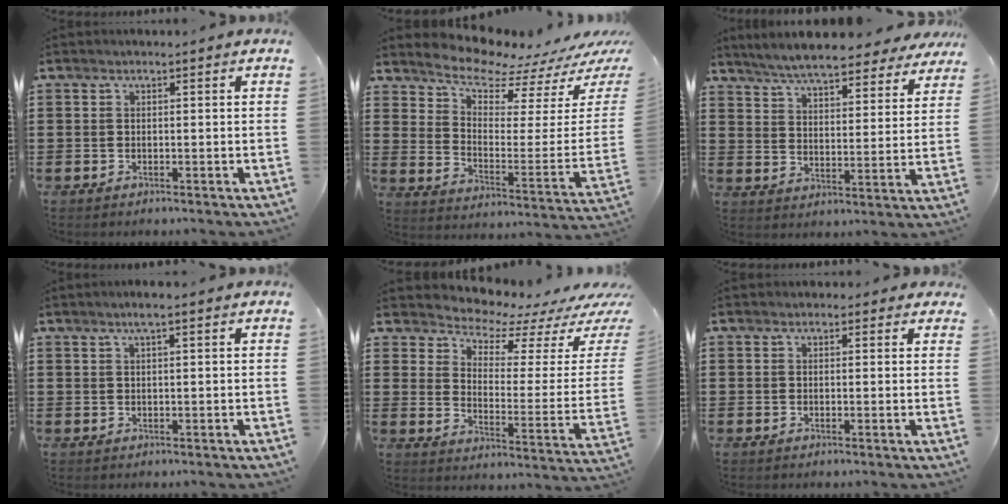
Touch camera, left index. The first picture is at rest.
{"total": 7.6, "force": [7.2, 1.4, 1.6], "torque": [-0.059, -0.070, 0.125]}
{"total": 6.7, "force": [6.5, 0.1, 1.8], "torque": [-0.062, -0.031, 0.115]}
{"total": 2.1, "force": [1.1, 0.1, 1.7], "torque": [-0.035, 0.003, 0.019]}
{"total": 4.7, "force": [4.5, 0.9, 0.9], "torque": [-0.038, -0.044, 0.072]}
{"total": 1.1, "force": [0.7, 0.9, 0.3], "torque": [0.000, 0.005, 0.011]}